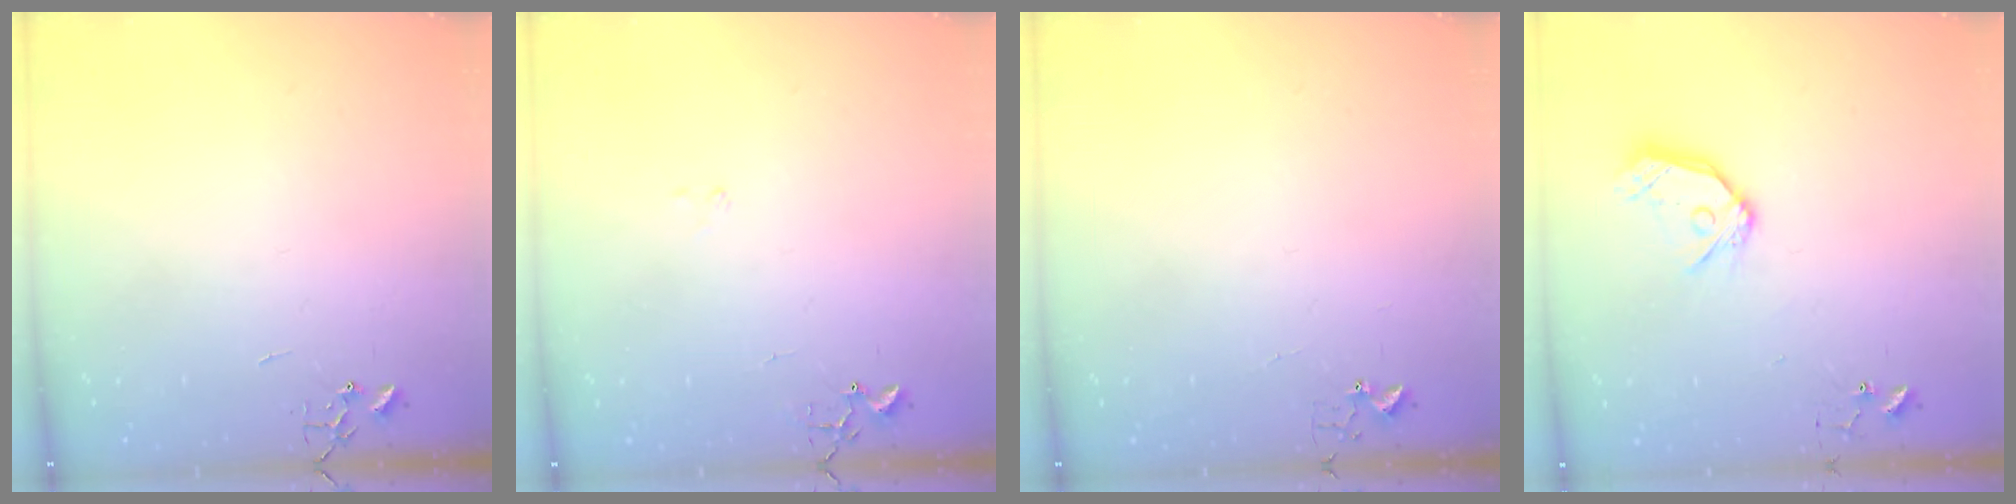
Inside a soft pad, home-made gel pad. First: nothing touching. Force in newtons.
{"total": 8.6, "press": 8.5, "slide": 0.7}
{"total": 3.7, "press": 3.6, "slide": 0.5}
{"total": 12.1, "press": 12.0, "slide": 1.3}